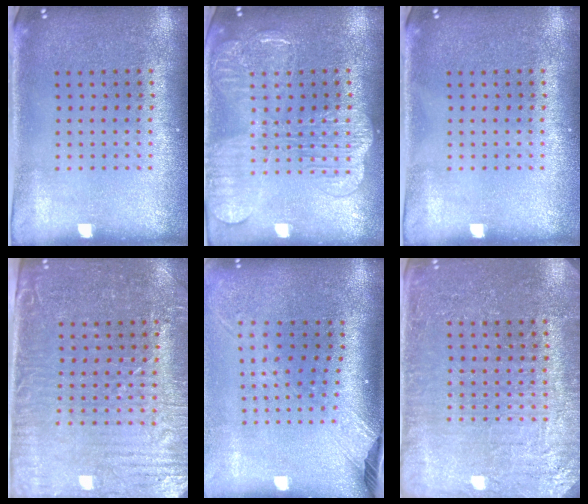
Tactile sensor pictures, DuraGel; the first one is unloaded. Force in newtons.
{"total": 2.6, "press": 2.6, "slide": 0.3}
{"total": 0.0}
{"total": 3.8, "press": 3.5, "slide": 1.7}
{"total": 2.5, "press": 1.9, "slide": 1.7}
{"total": 3.3, "press": 3.2, "slide": 0.6}